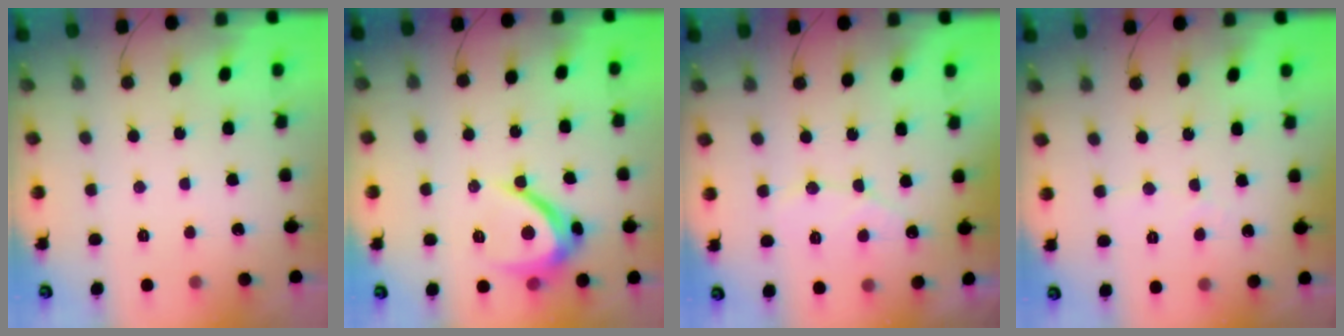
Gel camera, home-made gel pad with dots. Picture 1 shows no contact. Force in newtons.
{"total": 10.0, "press": 10.0, "slide": 0.9}
{"total": 7.3, "press": 7.3, "slide": 0.5}
{"total": 2.4, "press": 2.4, "slide": 0.2}